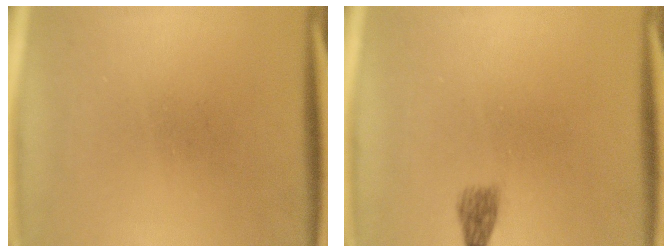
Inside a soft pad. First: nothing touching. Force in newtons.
{"total": 1.9}